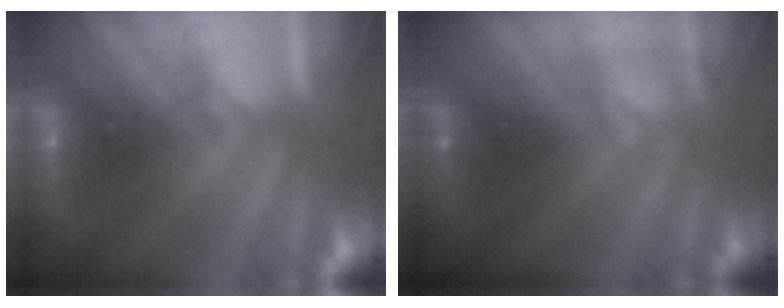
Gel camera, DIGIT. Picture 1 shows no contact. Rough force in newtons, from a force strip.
{"total": 2.6}